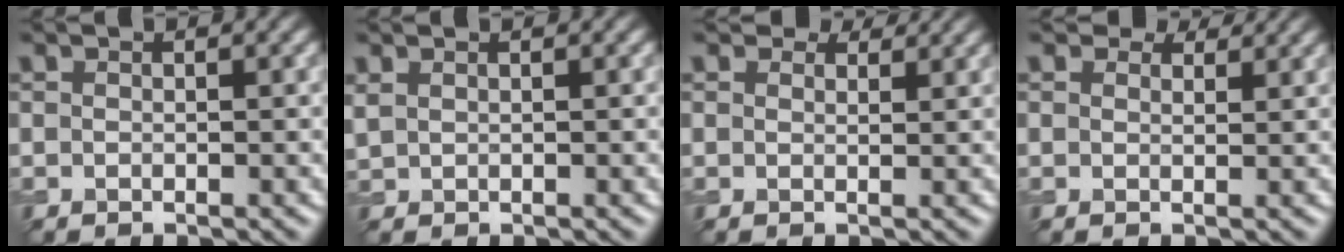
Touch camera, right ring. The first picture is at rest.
{"total": 0.8, "force": [0.7, 0.3, 0.4], "torque": [-0.012, 0.001, 0.017]}
{"total": 2.2, "force": [1.9, 1.0, 0.7], "torque": [-0.016, 0.000, 0.019]}
{"total": 2.4, "force": [2.0, 1.1, 0.8], "torque": [-0.018, 0.001, 0.021]}